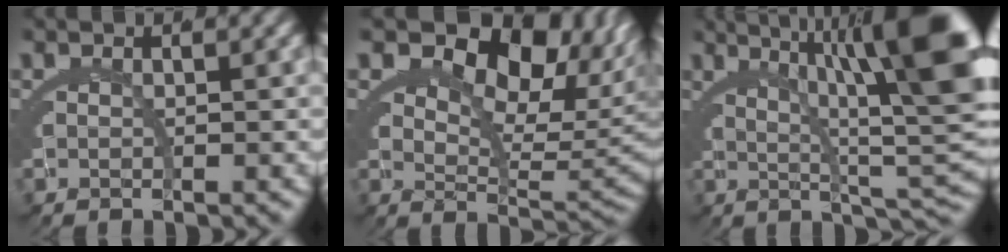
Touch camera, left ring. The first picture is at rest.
{"total": 11.9, "force": [4.2, 7.2, 8.5], "torque": [-0.131, -0.008, 0.061]}
{"total": 13.5, "force": [4.1, 4.4, 12.1], "torque": [-0.113, 0.027, 0.050]}